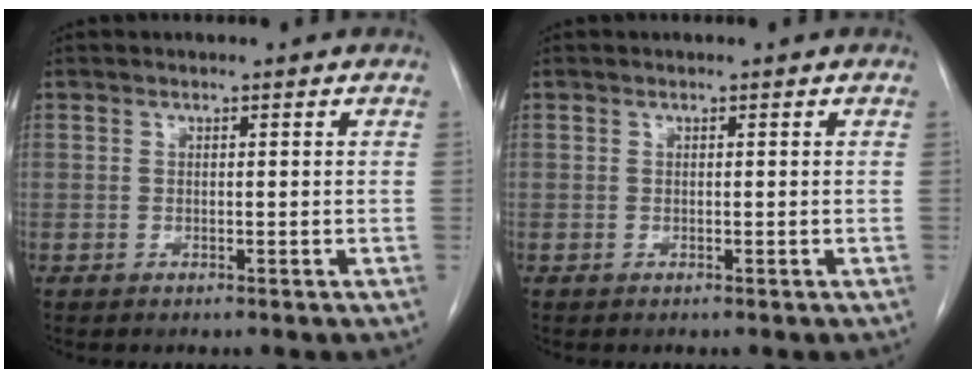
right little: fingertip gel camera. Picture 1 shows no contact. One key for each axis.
{"total": 0.0}